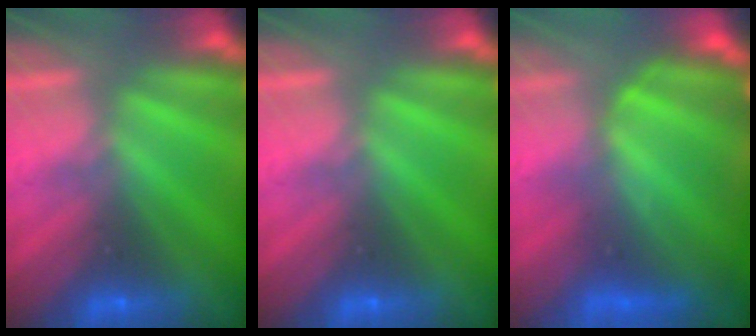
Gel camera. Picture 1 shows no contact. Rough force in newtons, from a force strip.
{"total": 0.0}
{"total": 7.2}